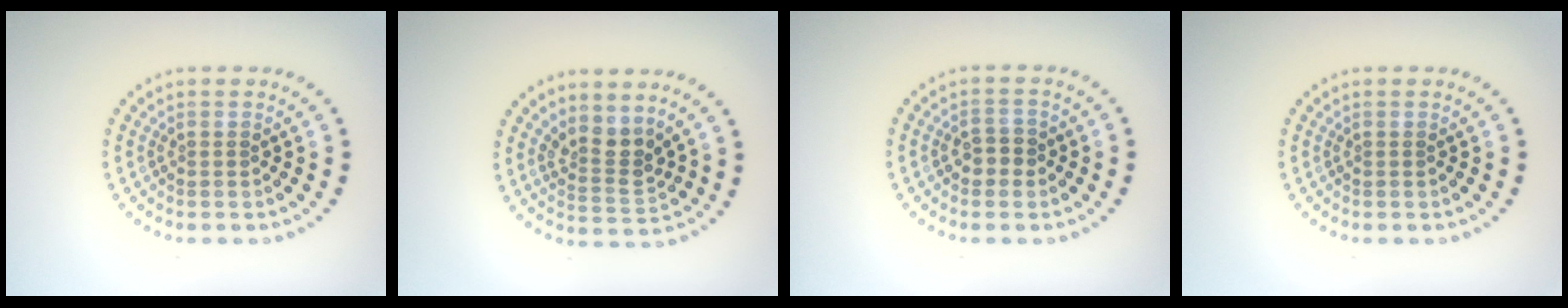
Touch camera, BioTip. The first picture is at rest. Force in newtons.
{"total": 2.8, "press": 2.1, "slide": 1.9}
{"total": 1.8, "press": 1.8, "slide": 0.4}
{"total": 0.0}